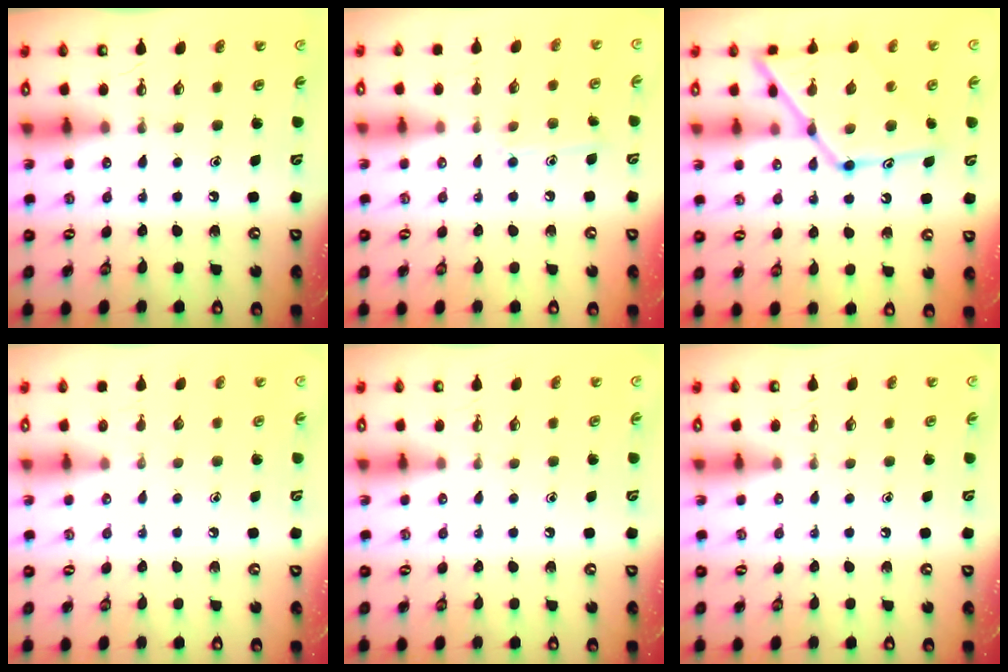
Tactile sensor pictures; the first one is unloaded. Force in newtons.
{"total": 7.8, "press": 7.8, "slide": 0.0}
{"total": 17.0, "press": 16.9, "slide": 1.4}
{"total": 0.0}
{"total": 0.0}
{"total": 0.0}